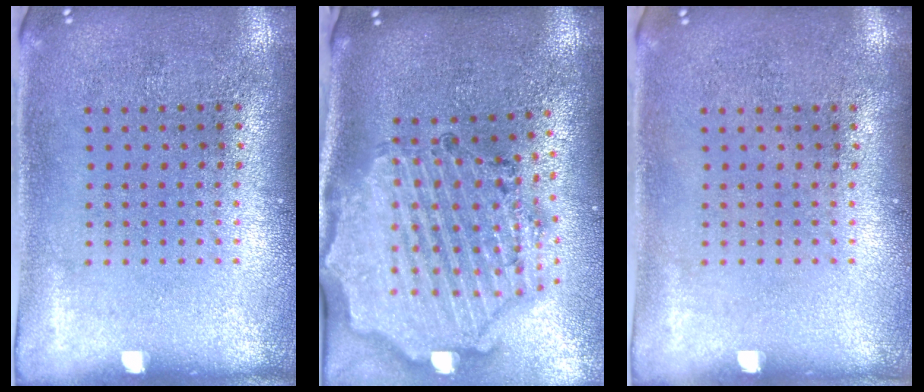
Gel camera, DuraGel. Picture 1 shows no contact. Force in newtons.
{"total": 2.9, "press": 2.6, "slide": 1.2}
{"total": 0.0}